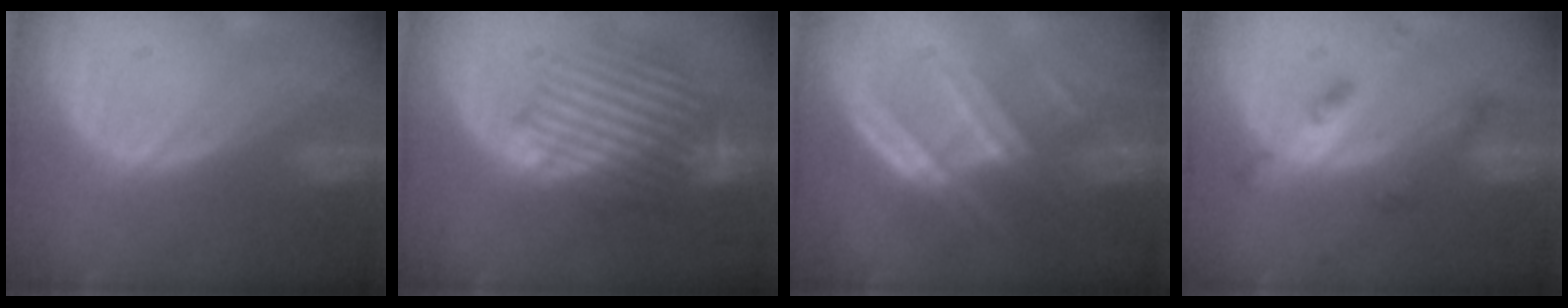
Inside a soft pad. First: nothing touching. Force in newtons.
{"total": 9.7, "press": 9.0, "slide": 3.6}
{"total": 7.1, "press": 6.5, "slide": 2.8}
{"total": 4.6, "press": 4.2, "slide": 1.7}